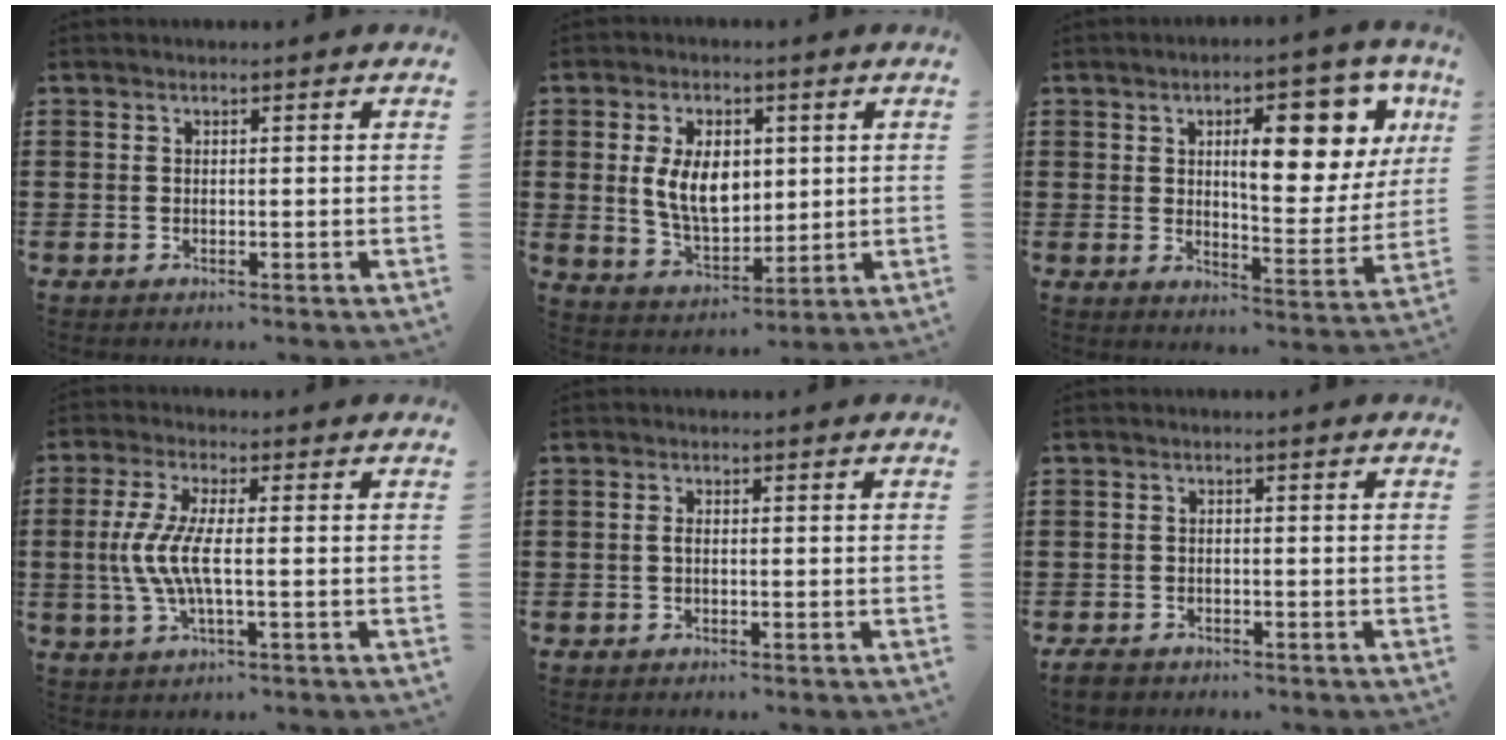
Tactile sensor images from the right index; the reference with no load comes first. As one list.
[{"total": 8.4, "force": [1.2, 5.3, 6.4], "torque": [-0.130, 0.005, 0.017]}, {"total": 11.6, "force": [4.9, 4.1, 9.7], "torque": [-0.131, -0.019, 0.072]}, {"total": 6.7, "force": [-0.9, 1.4, 6.5], "torque": [-0.158, -0.017, -0.029]}, {"total": 0.9, "force": [-0.2, 0.3, 0.8], "torque": [-0.024, -0.005, -0.006]}, {"total": 1.8, "force": [-1.6, 0.8, 0.3], "torque": [-0.016, 0.003, -0.037]}]